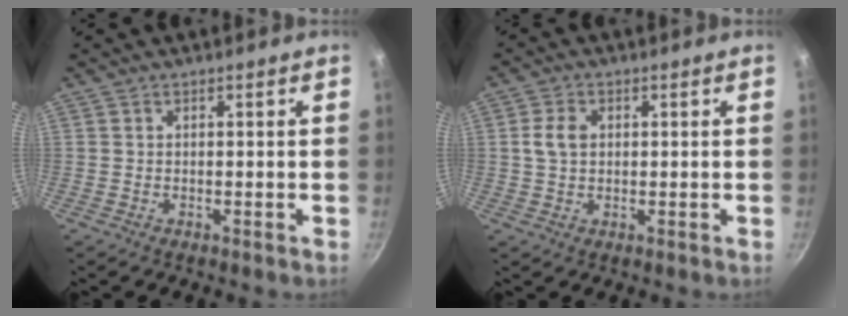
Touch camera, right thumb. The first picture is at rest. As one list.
[{"total": 4.1, "force": [0.7, 2.9, 2.8], "torque": [-0.055, 0.004, 0.012]}]